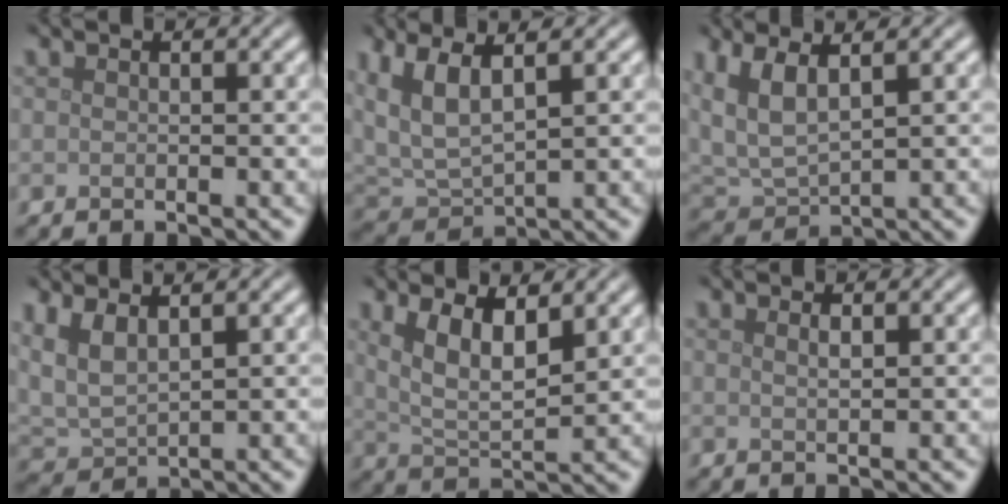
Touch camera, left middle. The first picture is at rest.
{"total": 5.4, "force": [2.3, 2.4, 4.2], "torque": [-0.108, 0.003, 0.045]}
{"total": 4.8, "force": [2.0, 2.2, 3.8], "torque": [-0.098, 0.002, 0.040]}
{"total": 3.9, "force": [1.9, 1.8, 2.8], "torque": [-0.075, 0.000, 0.042]}
{"total": 4.9, "force": [2.1, 1.9, 4.0], "torque": [-0.087, -0.005, 0.041]}
{"total": 0.8, "force": [0.4, 0.2, 0.7], "torque": [-0.011, 0.001, 0.006]}